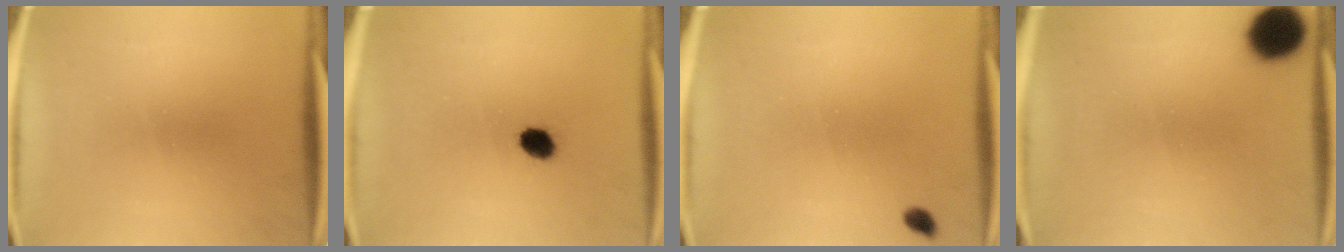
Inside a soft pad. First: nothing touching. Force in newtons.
{"total": 4.0}
{"total": 1.3}
{"total": 10.4}